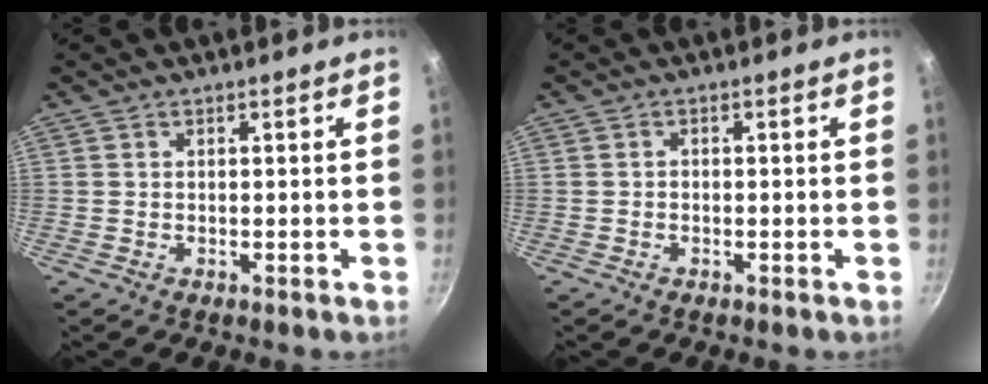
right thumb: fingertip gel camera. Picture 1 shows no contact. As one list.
[{"total": 0.7, "force": [-0.4, 0.5, 0.4], "torque": [-0.002, 0.002, -0.012]}]